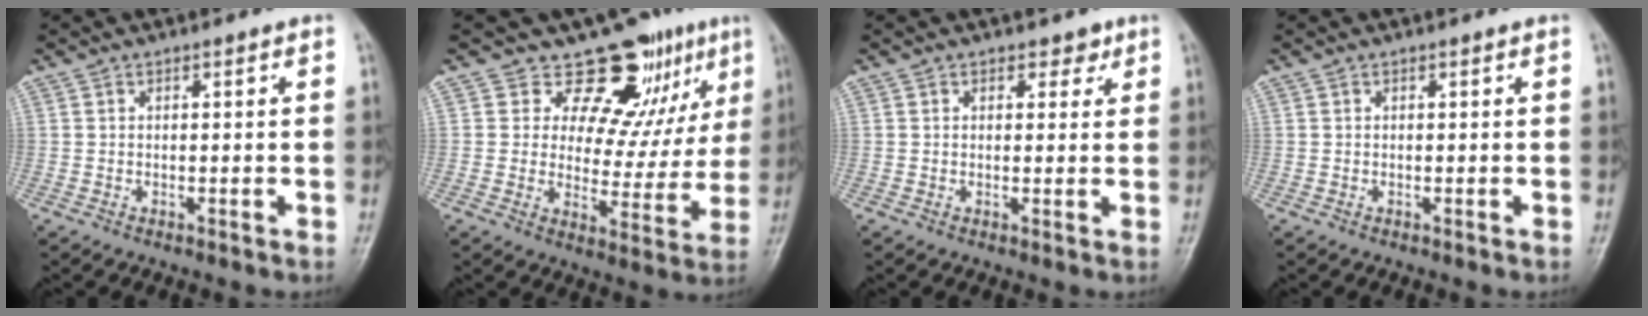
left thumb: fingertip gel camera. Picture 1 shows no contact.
{"total": 13.6, "force": [9.2, 7.2, 6.9], "torque": [-0.037, -0.057, 0.123]}
{"total": 2.3, "force": [1.5, 1.6, 0.9], "torque": [0.007, -0.006, 0.016]}
{"total": 0.0}